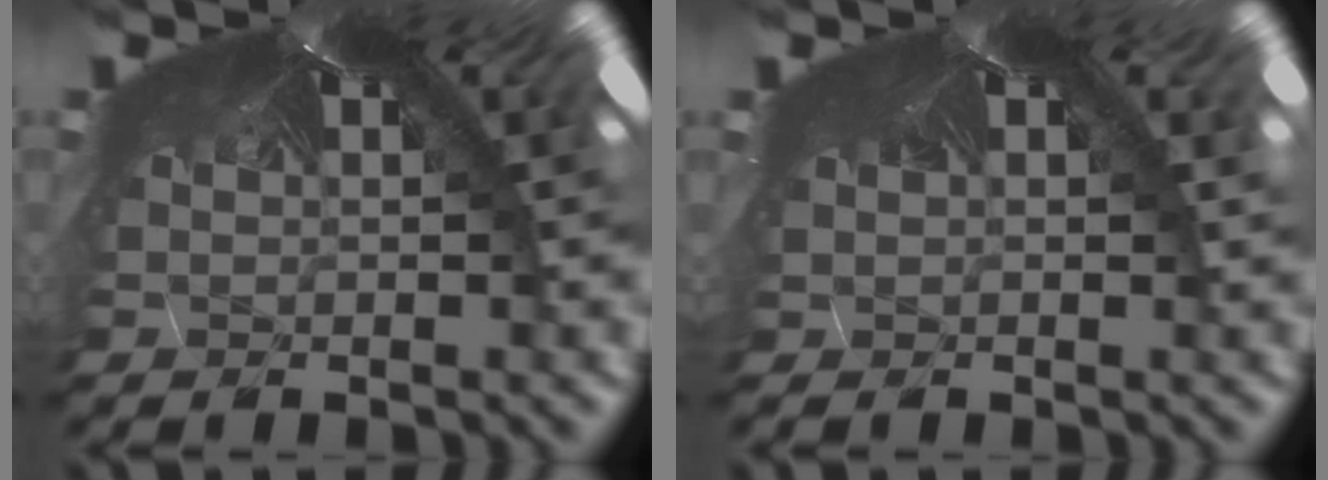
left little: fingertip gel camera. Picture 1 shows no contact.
{"total": 0.6, "force": [-0.6, 0.0, 0.2], "torque": [-0.010, -0.008, -0.001]}